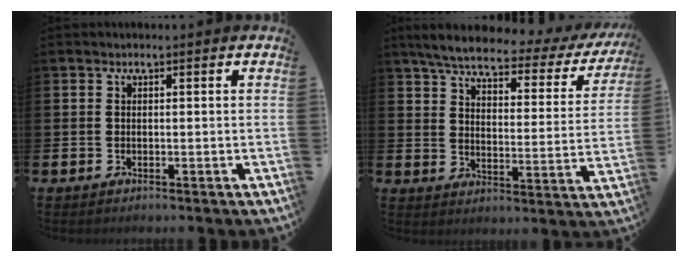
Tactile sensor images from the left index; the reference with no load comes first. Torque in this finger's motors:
{"motor_torque": [1.21, -0.93, 0.52, 0.21]}